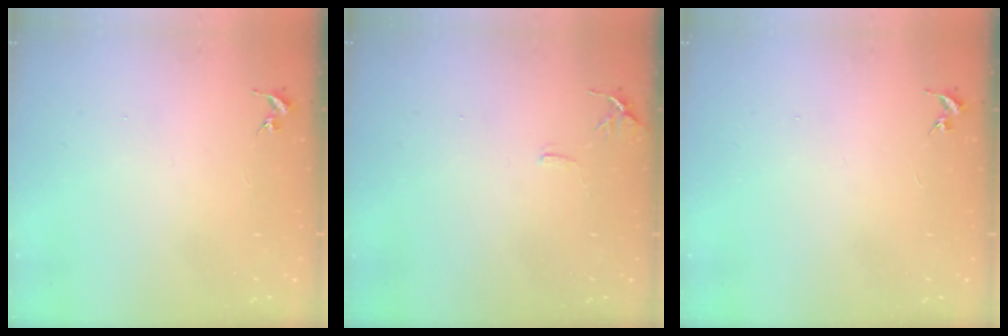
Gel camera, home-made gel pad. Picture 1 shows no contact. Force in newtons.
{"total": 6.2, "press": 6.1, "slide": 0.7}
{"total": 0.0}